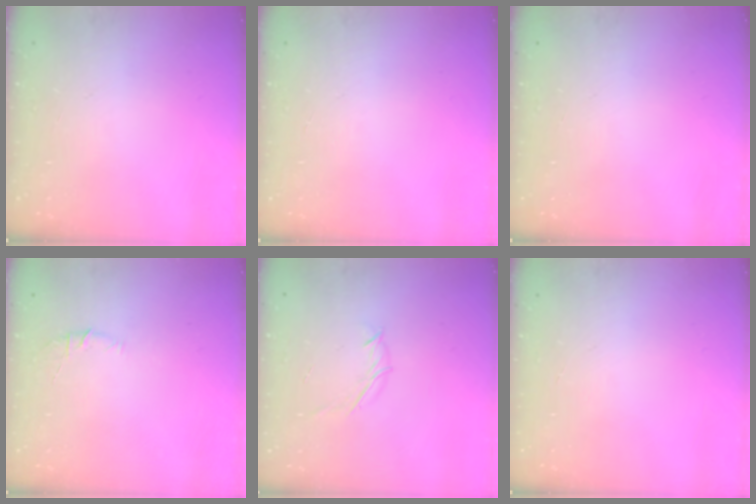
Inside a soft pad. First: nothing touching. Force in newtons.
{"total": 0.0}
{"total": 0.0}
{"total": 4.8, "press": 4.7, "slide": 1.2}
{"total": 3.9, "press": 3.8, "slide": 0.8}
{"total": 0.0}